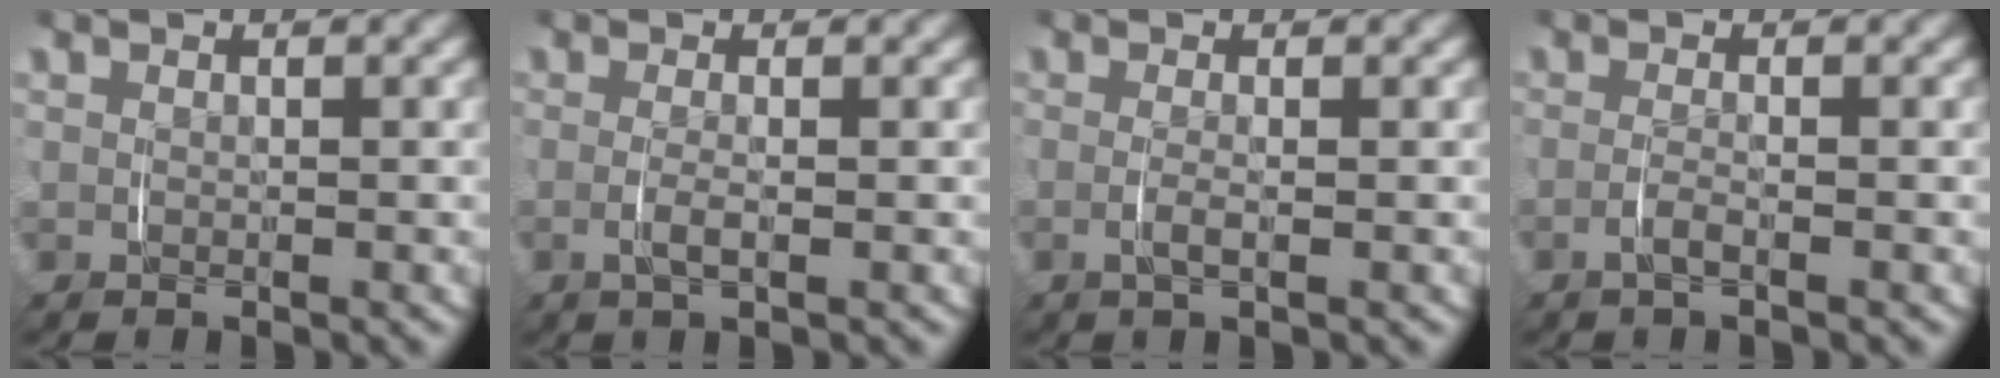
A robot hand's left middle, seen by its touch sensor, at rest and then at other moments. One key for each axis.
{"total": 1.4, "fx": -0.5, "fy": 0.0, "fz": 1.3, "tx": -0.027, "ty": -0.008, "tz": -0.008}
{"total": 1.2, "fx": -0.5, "fy": -0.1, "fz": 1.1, "tx": -0.023, "ty": -0.007, "tz": -0.007}
{"total": 1.3, "fx": -0.9, "fy": -0.2, "fz": 0.9, "tx": -0.020, "ty": -0.007, "tz": -0.016}